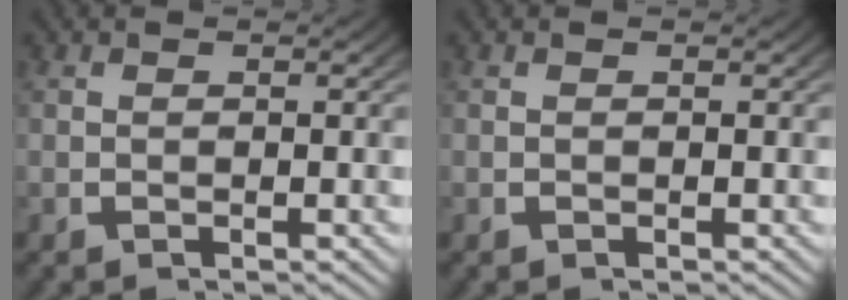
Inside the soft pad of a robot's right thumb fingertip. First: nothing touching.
{"total": 0.0}